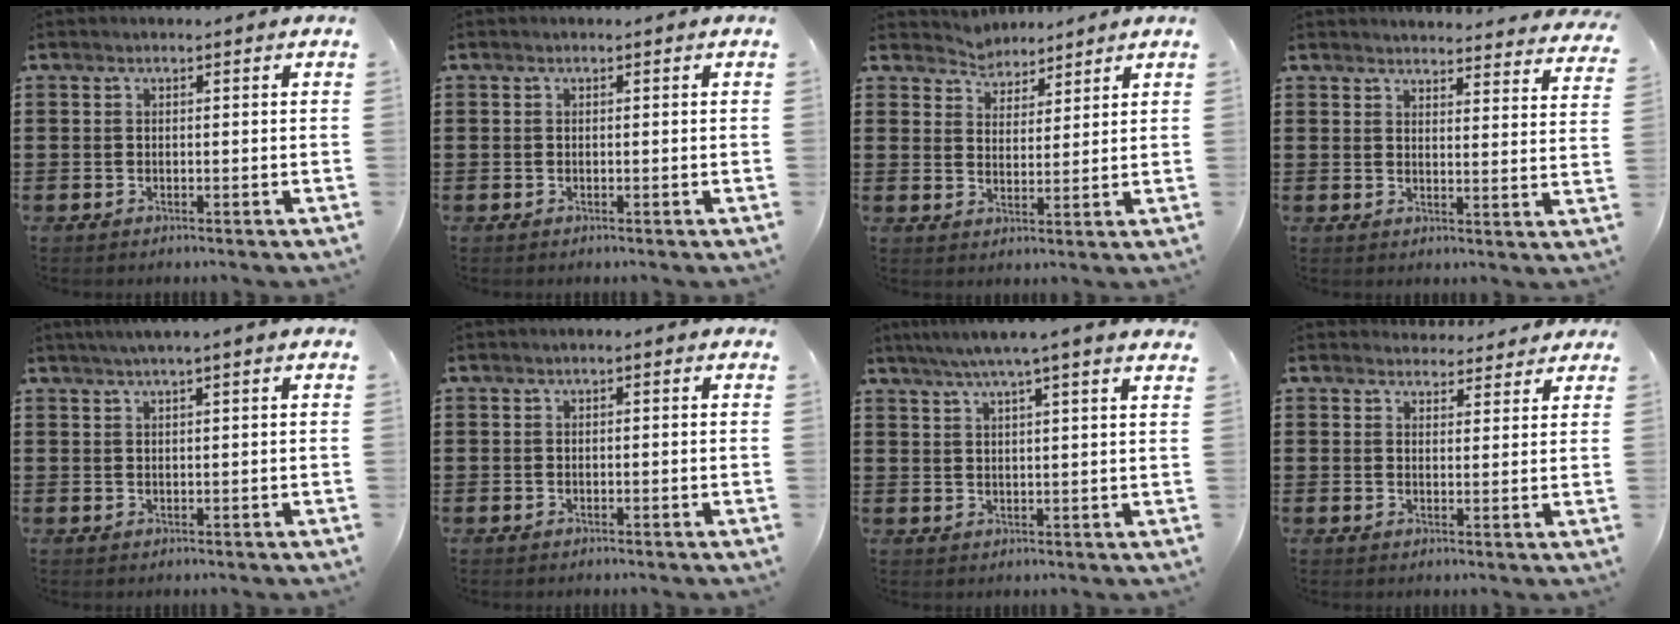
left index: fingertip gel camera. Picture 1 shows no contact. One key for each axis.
{"total": 0.0}
{"total": 3.7, "fx": 3.4, "fy": 1.2, "fz": -0.9, "tx": -0.002, "ty": -0.009, "tz": 0.061}
{"total": 3.3, "fx": 3.3, "fy": -0.1, "fz": 0.3, "tx": -0.013, "ty": -0.023, "tz": 0.057}
{"total": 1.6, "fx": 1.1, "fy": -0.3, "fz": 1.2, "tx": -0.023, "ty": 0.001, "tz": 0.019}
{"total": 0.5, "fx": -0.2, "fy": 0.2, "fz": 0.4, "tx": -0.009, "ty": 0.000, "tz": -0.003}
{"total": 4.6, "fx": 3.5, "fy": -0.5, "fz": 2.8, "tx": -0.066, "ty": -0.008, "tz": 0.060}
{"total": 3.3, "fx": 3.1, "fy": 1.1, "fz": 0.2, "tx": -0.006, "ty": -0.010, "tz": 0.058}